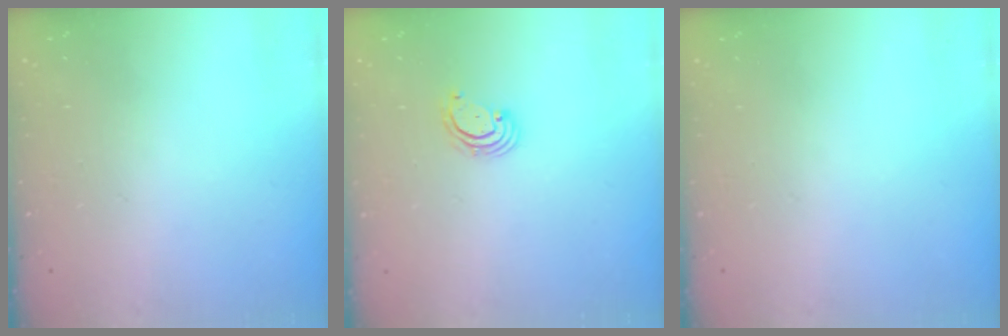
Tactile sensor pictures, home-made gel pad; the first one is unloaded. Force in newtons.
{"total": 2.7, "press": 2.6, "slide": 0.6}
{"total": 0.0}